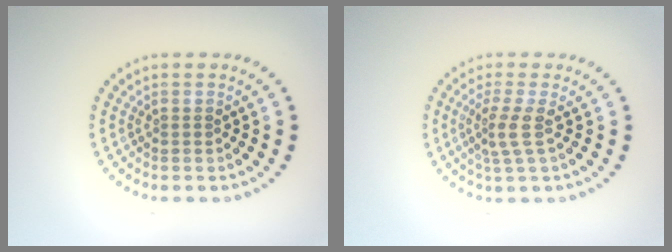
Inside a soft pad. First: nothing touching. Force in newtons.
{"total": 2.3, "press": 1.6, "slide": 1.7}